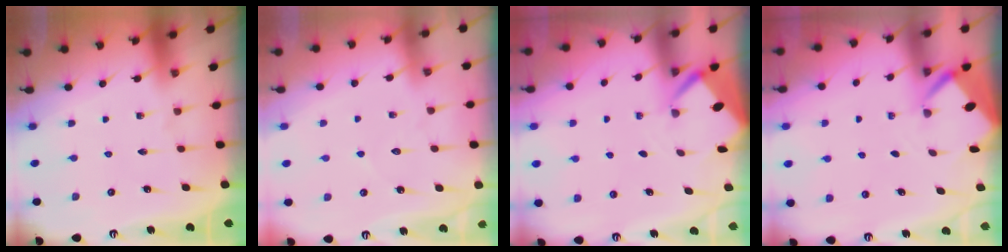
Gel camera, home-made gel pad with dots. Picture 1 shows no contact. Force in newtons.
{"total": 3.3, "press": 3.3, "slide": 0.4}
{"total": 2.6, "press": 2.6, "slide": 0.3}
{"total": 2.5, "press": 2.5, "slide": 0.3}